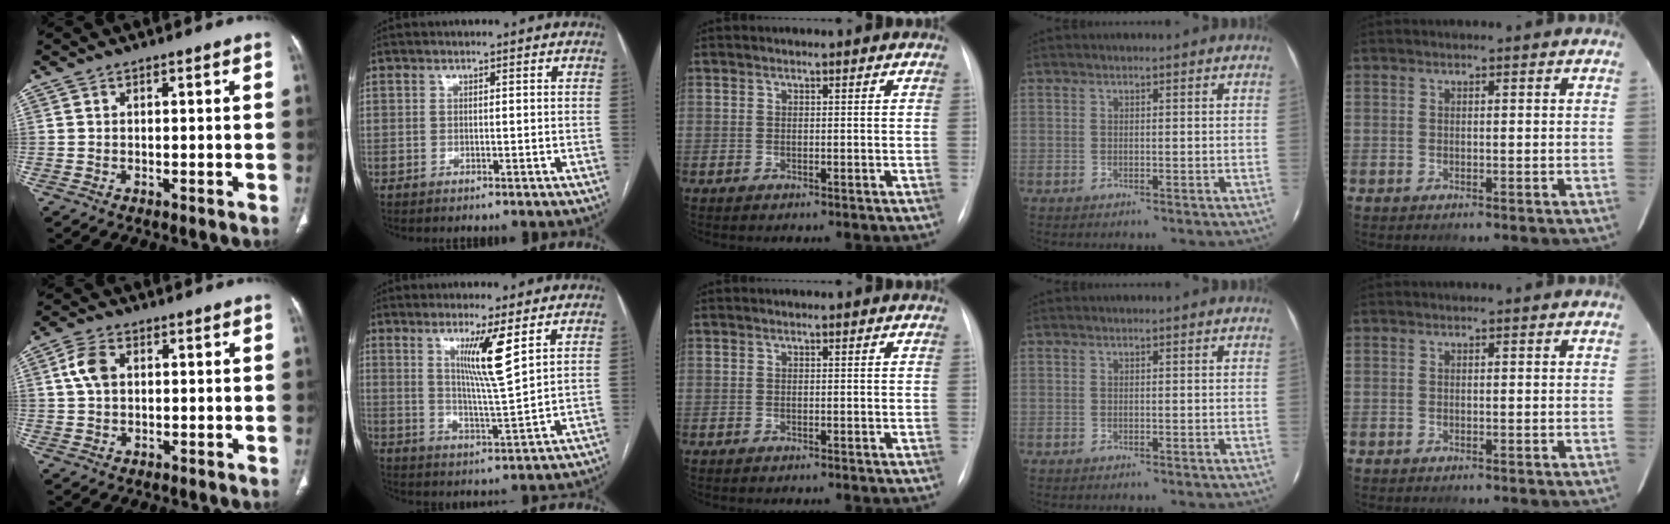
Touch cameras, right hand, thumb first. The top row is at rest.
{"thumb": {"total": 4.9, "force": [0.9, 3.3, 3.5], "torque": [-0.073, 0.009, 0.016]}, "index": {"total": 7.8, "force": [3.7, -0.9, 6.8], "torque": [-0.119, -0.019, 0.067]}}